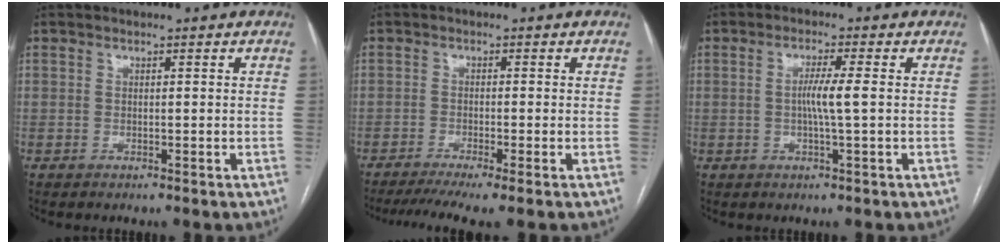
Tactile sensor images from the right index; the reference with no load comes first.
{"total": 6.3, "force": [-4.6, -0.2, 4.3], "torque": [-0.066, -0.009, -0.074]}
{"total": 3.9, "force": [-0.1, -0.4, 3.9], "torque": [-0.073, -0.001, -0.002]}